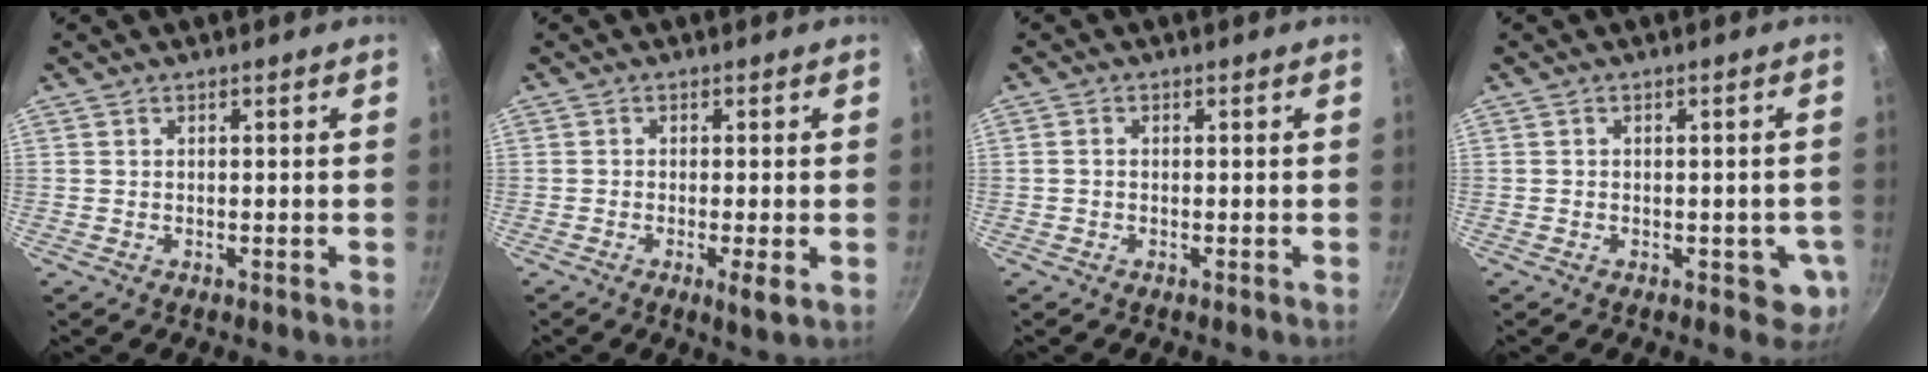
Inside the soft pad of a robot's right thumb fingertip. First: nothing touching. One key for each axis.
{"total": 3.1, "fx": -0.9, "fy": 0.4, "fz": 3.0, "tx": -0.057, "ty": -0.005, "tz": -0.016}
{"total": 0.8, "fx": -0.1, "fy": 0.7, "fz": 0.4, "tx": -0.008, "ty": 0.004, "tz": -0.003}
{"total": 4.8, "fx": -1.2, "fy": 3.0, "fz": 3.5, "tx": -0.017, "ty": -0.003, "tz": -0.015}